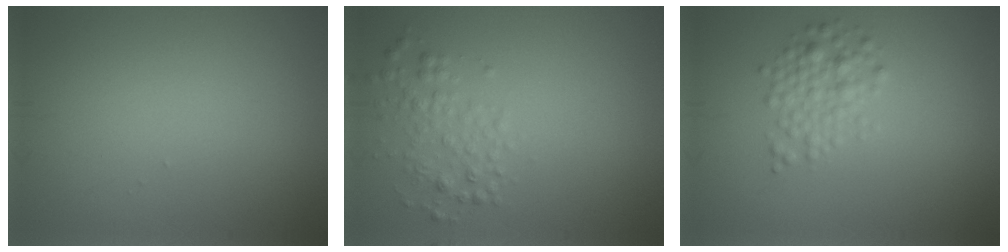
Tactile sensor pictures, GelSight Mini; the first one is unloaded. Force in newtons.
{"total": 2.2, "press": 2.2, "slide": 0.1}
{"total": 2.6, "press": 2.6, "slide": 0.2}